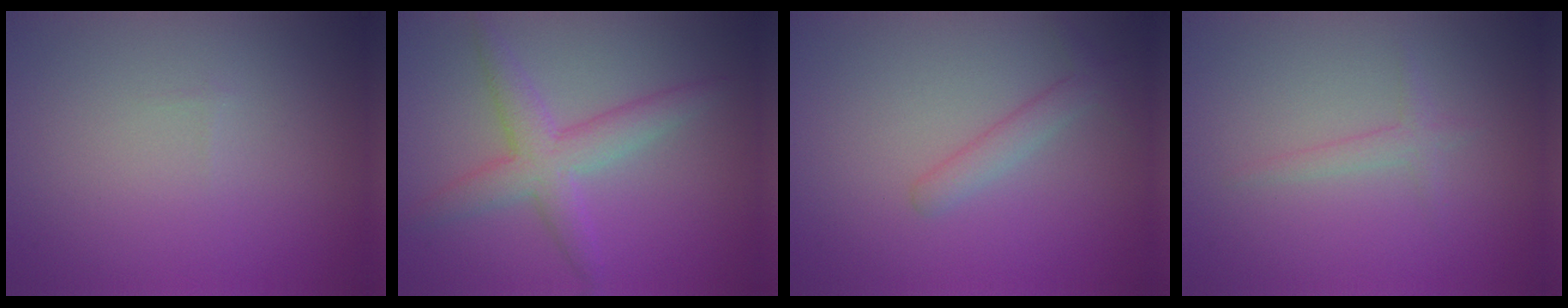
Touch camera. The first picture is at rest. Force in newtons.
{"total": 4.2, "press": 4.2, "slide": 0.1}
{"total": 1.9, "press": 1.9, "slide": 0.0}
{"total": 1.2, "press": 1.2, "slide": 0.1}